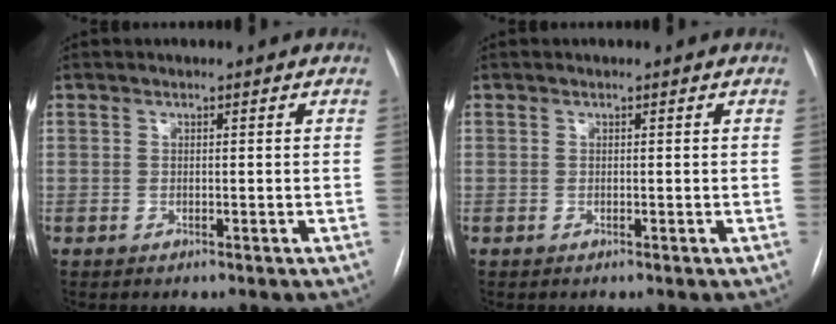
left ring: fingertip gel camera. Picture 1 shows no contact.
{"total": 0.0}